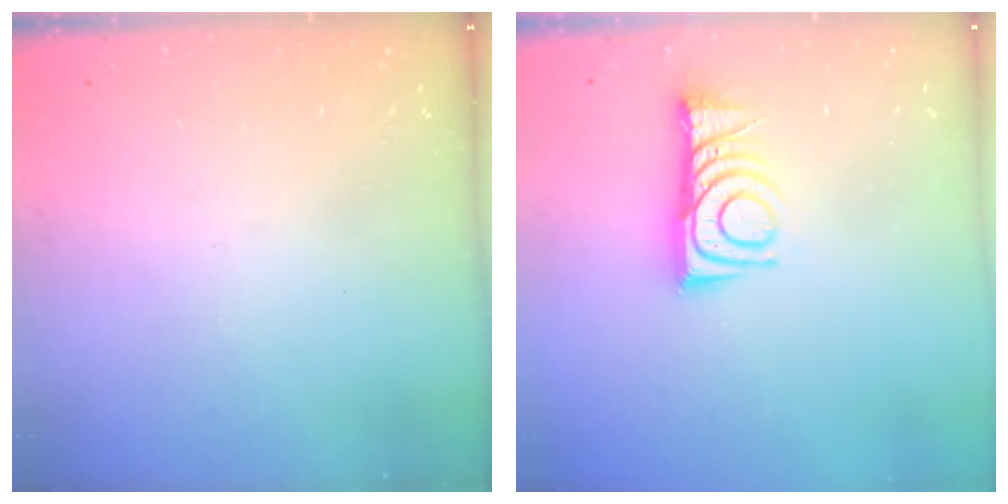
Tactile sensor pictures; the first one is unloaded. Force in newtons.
{"total": 9.9, "press": 9.9, "slide": 0.8}